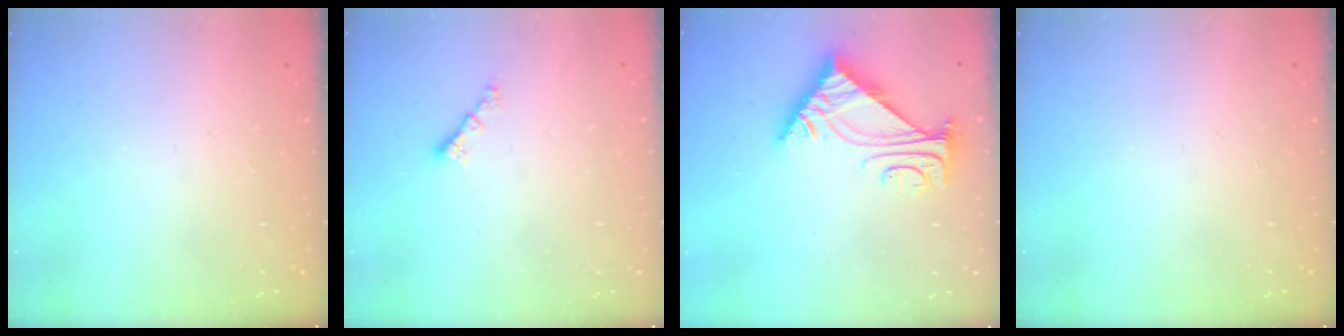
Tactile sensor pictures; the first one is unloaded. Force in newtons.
{"total": 1.8, "press": 1.8, "slide": 0.2}
{"total": 5.6, "press": 5.5, "slide": 0.8}
{"total": 0.0}